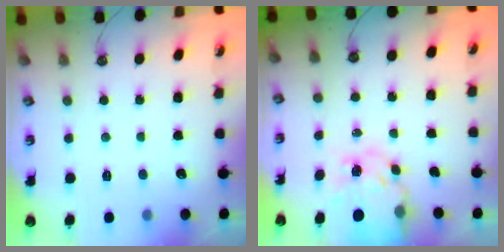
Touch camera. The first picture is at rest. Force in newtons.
{"total": 11.9, "press": 11.8, "slide": 1.2}